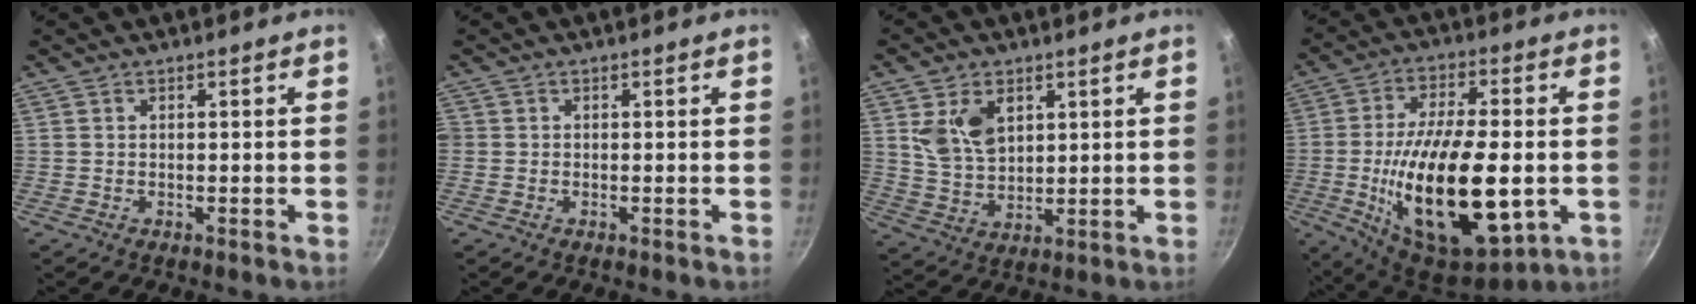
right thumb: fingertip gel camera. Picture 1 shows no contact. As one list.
[{"total": 0.6, "force": [-0.2, 0.6, 0.2], "torque": [-0.005, 0.001, -0.005]}, {"total": 9.2, "force": [3.3, 6.2, 6.1], "torque": [-0.097, -0.020, 0.070]}, {"total": 26.0, "force": [-4.4, 11.4, 22.9], "torque": [-0.383, 0.006, -0.061]}]